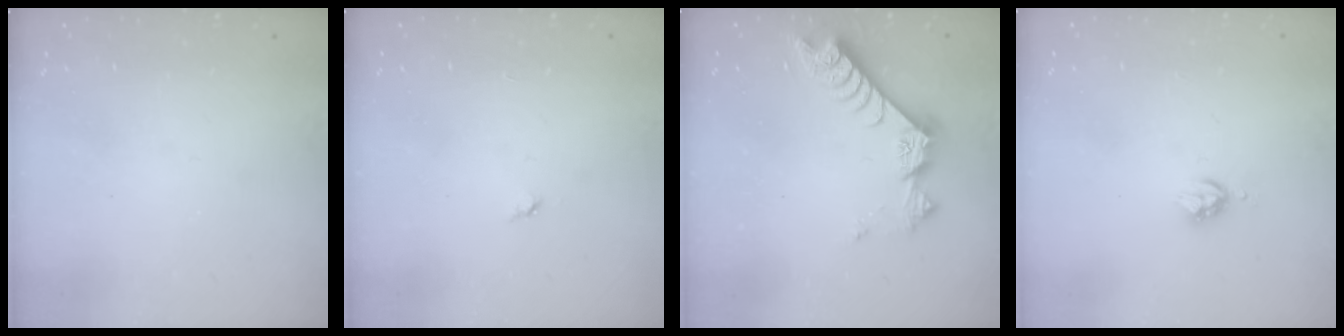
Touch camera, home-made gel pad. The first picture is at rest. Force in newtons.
{"total": 2.8, "press": 2.8, "slide": 0.4}
{"total": 8.7, "press": 8.7, "slide": 0.4}
{"total": 4.2, "press": 4.2, "slide": 0.6}